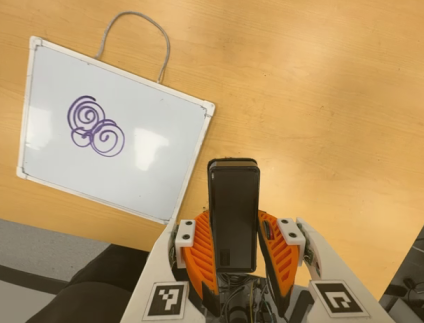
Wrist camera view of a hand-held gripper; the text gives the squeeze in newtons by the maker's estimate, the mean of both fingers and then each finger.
{"total": 5.4, "left": 4.1, "right": 6.7}